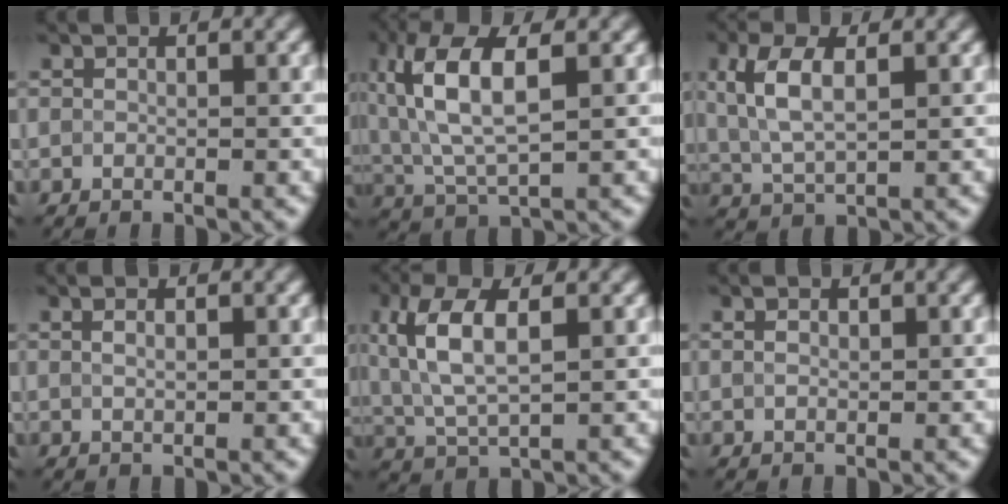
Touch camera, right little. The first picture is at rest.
{"total": 8.7, "force": [2.5, 3.5, 7.6], "torque": [-0.179, 0.021, 0.047]}
{"total": 4.9, "force": [1.6, 2.2, 4.1], "torque": [-0.100, 0.013, 0.035]}
{"total": 0.8, "force": [0.4, 0.0, 0.6], "torque": [-0.017, 0.005, 0.012]}
{"total": 6.6, "force": [1.9, 2.8, 5.7], "torque": [-0.134, 0.015, 0.038]}
{"total": 0.9, "force": [0.5, 0.5, 0.6], "torque": [-0.014, 0.006, 0.008]}